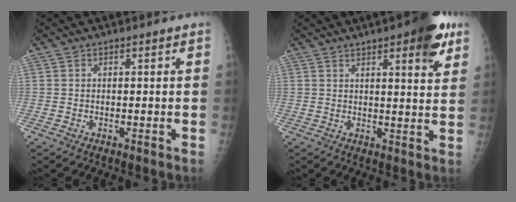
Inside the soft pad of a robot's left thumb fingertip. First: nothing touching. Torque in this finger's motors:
{"motor_torque": [1.37, 1.37, 0.75, -0.65, 0.06]}